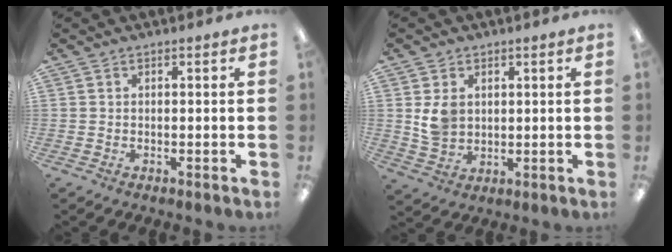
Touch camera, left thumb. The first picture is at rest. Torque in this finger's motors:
{"motor_torque": [0.59, 1.48, 0.66, -0.56, 0.02]}